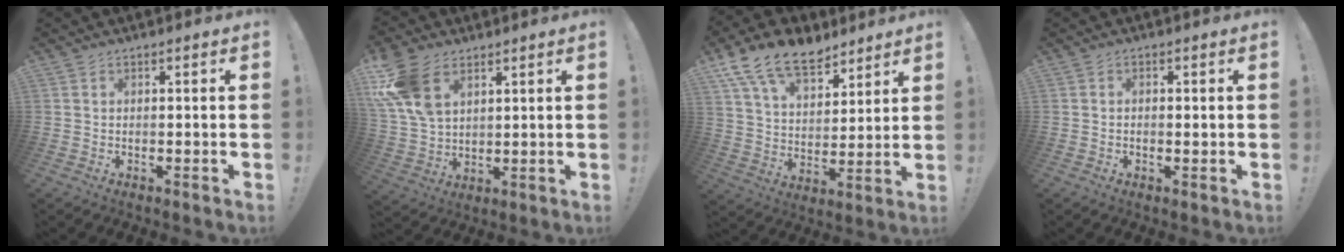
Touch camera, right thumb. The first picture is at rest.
{"total": 15.1, "force": [7.1, 10.1, 8.7], "torque": [-0.169, -0.029, 0.140]}
{"total": 16.0, "force": [10.9, 8.6, 8.0], "torque": [-0.139, -0.067, 0.203]}
{"total": 0.9, "force": [-0.1, 0.7, 0.6], "torque": [-0.017, 0.005, 0.000]}